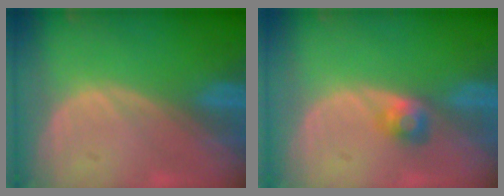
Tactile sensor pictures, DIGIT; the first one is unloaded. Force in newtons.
{"total": 2.5, "press": 2.3, "slide": 0.9}